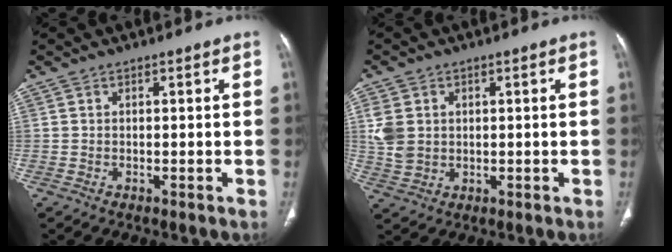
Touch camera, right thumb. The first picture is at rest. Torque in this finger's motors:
{"motor_torque": [0.96, 1.17, 0.65, 0.51, 0.04]}